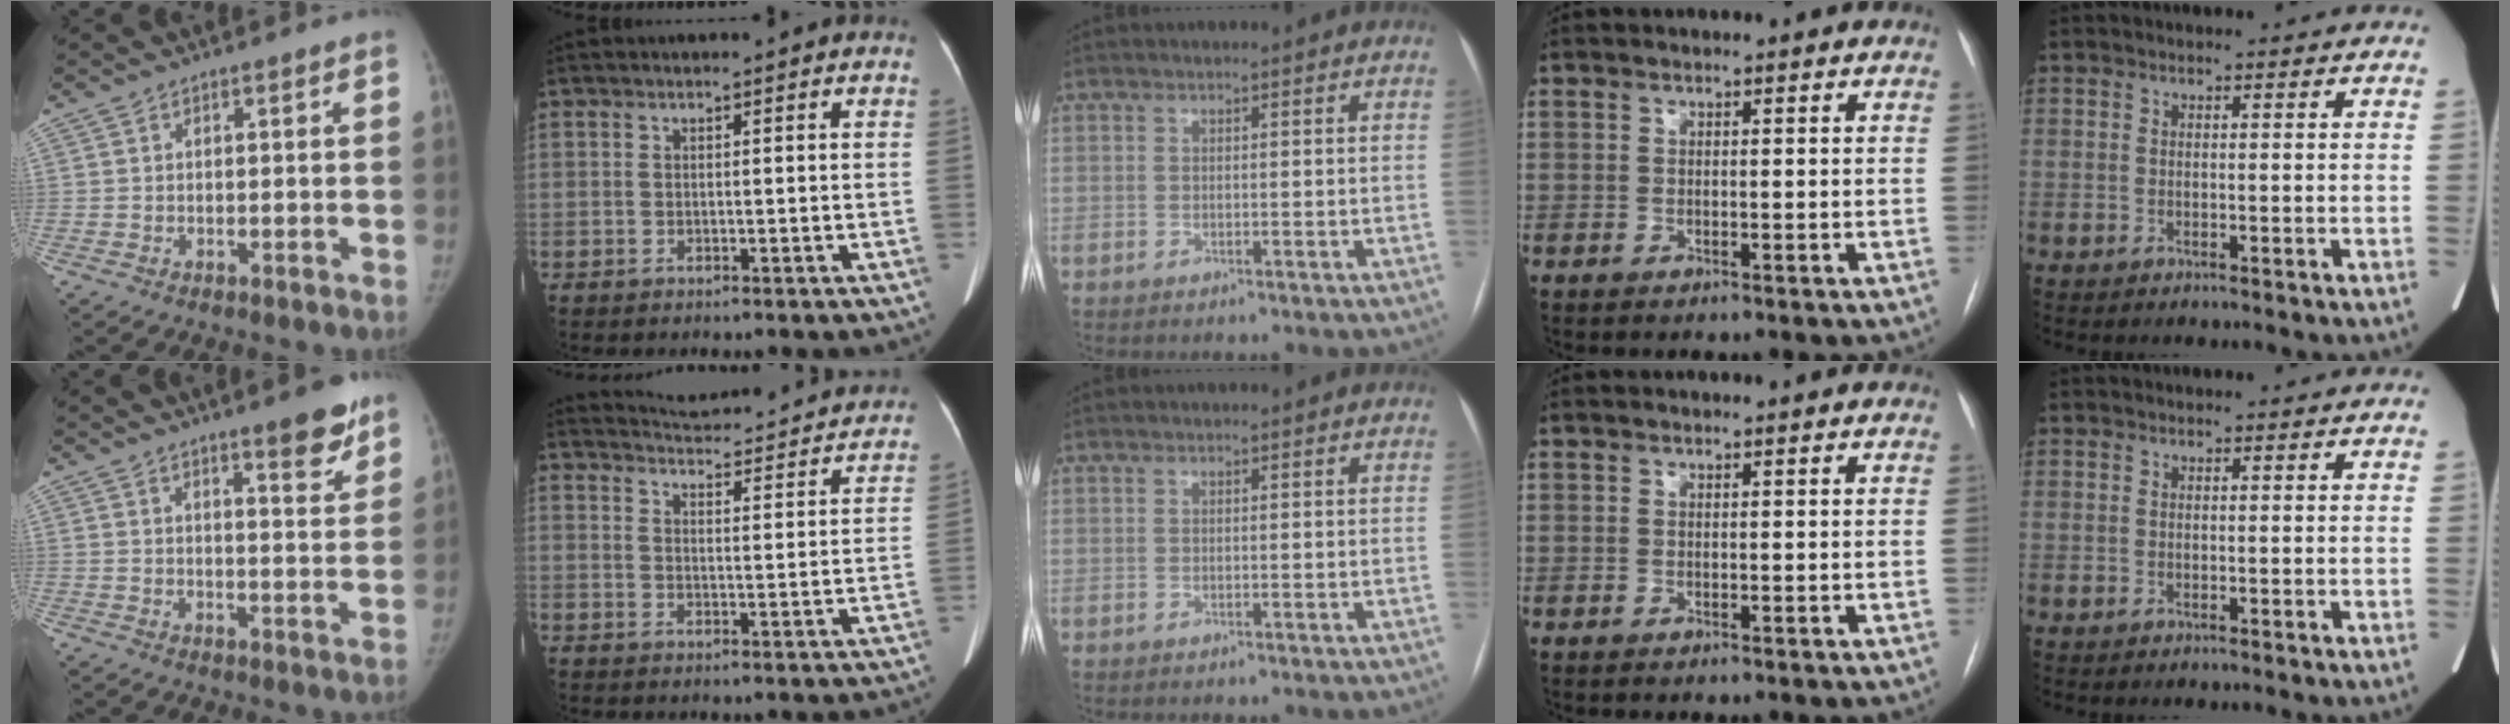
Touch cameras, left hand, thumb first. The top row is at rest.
{"thumb": {"total": 7.7, "force": [5.4, 1.6, 5.2], "torque": [-0.053, -0.036, 0.074]}, "index": {"total": 18.8, "force": [18.2, 2.3, 3.7], "torque": [-0.050, -0.020, 0.221]}}